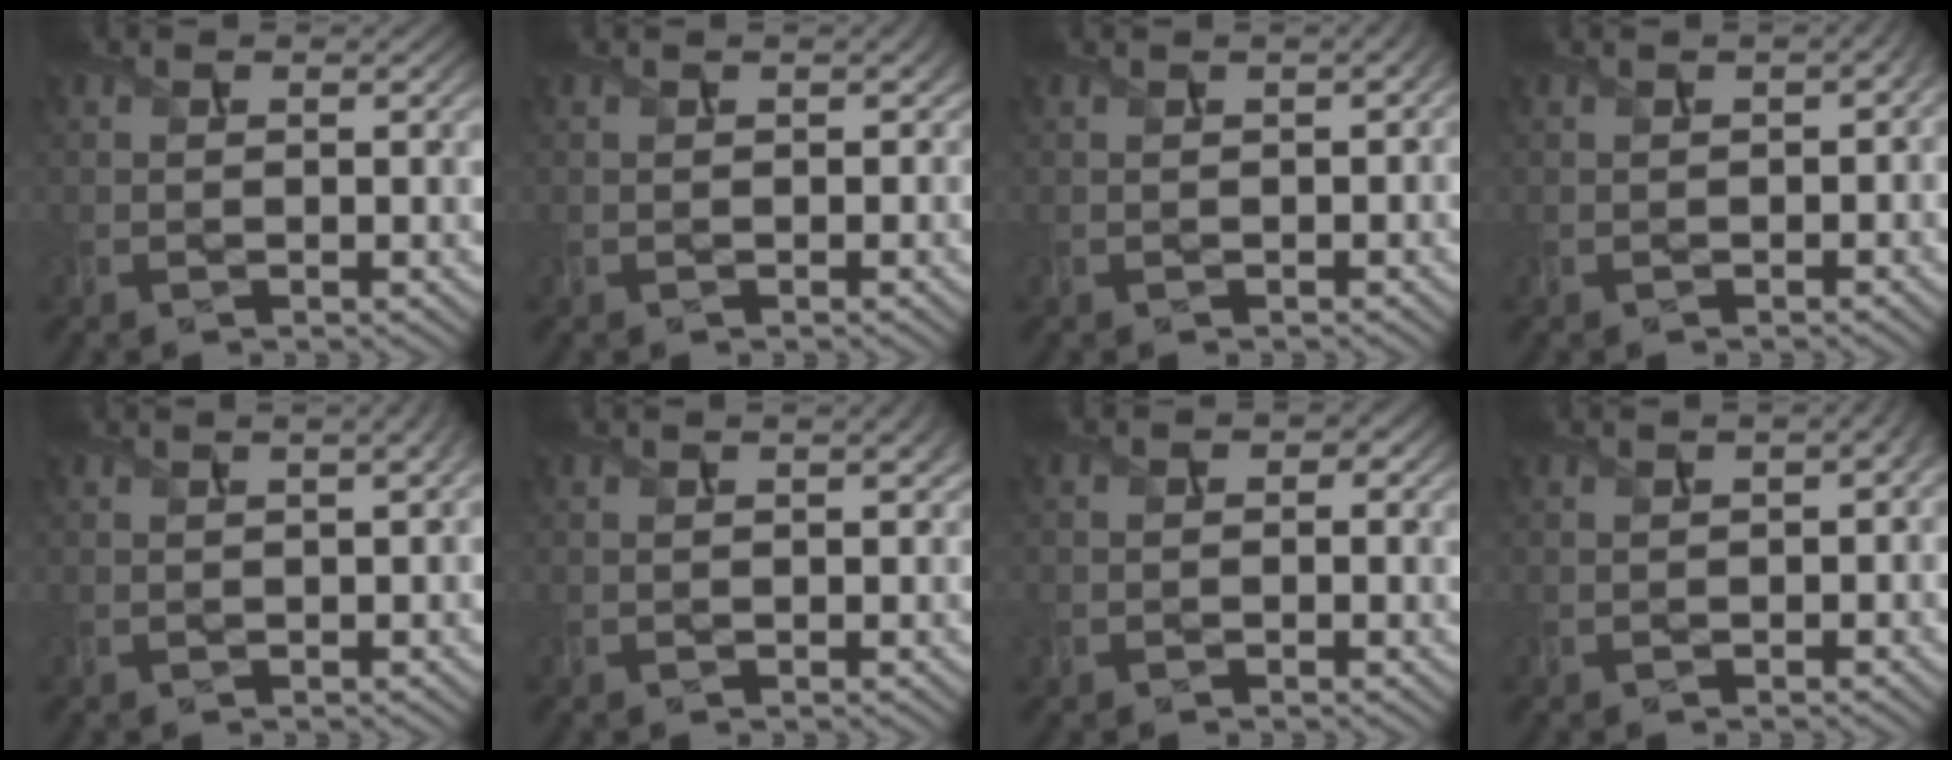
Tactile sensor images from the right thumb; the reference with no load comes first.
{"total": 1.7, "force": [0.4, 1.1, 1.2], "torque": [-0.018, -0.001, 0.008]}
{"total": 2.0, "force": [0.5, 0.7, 1.8], "torque": [-0.033, 0.005, 0.005]}
{"total": 2.6, "force": [-0.2, 1.5, 2.1], "torque": [-0.033, -0.004, 0.001]}
{"total": 4.2, "force": [1.4, 1.6, 3.6], "torque": [-0.037, 0.026, 0.004]}
{"total": 2.1, "force": [0.9, 0.8, 1.7], "torque": [-0.023, 0.007, 0.011]}
{"total": 2.0, "force": [-0.3, 1.9, 0.7], "torque": [-0.015, -0.005, -0.009]}
{"total": 3.4, "force": [0.3, 1.6, 2.9], "torque": [-0.039, 0.004, 0.006]}